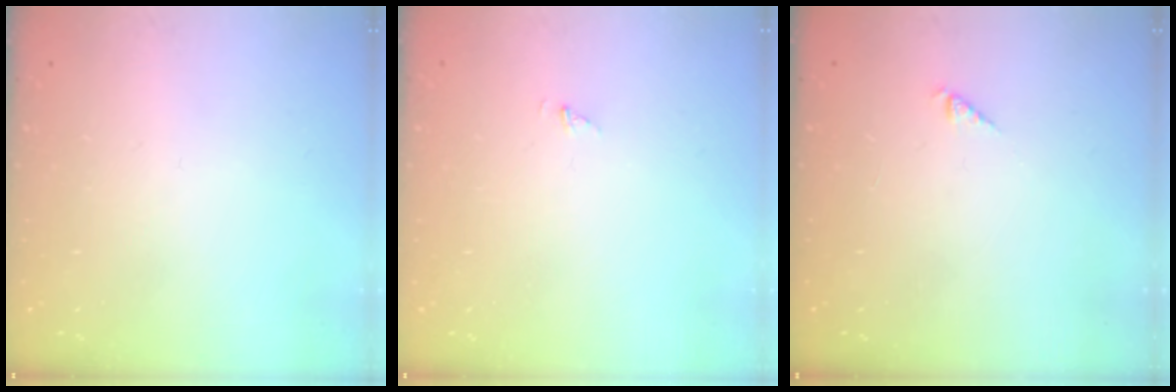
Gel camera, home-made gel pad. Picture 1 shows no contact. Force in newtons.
{"total": 0.7, "press": 0.7, "slide": 0.0}
{"total": 2.7, "press": 2.6, "slide": 0.4}